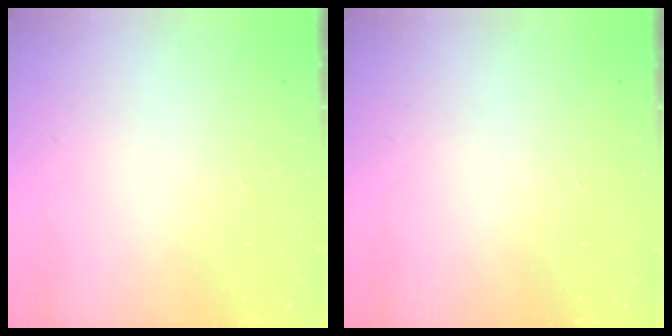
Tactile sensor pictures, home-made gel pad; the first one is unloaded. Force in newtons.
{"total": 0.0}